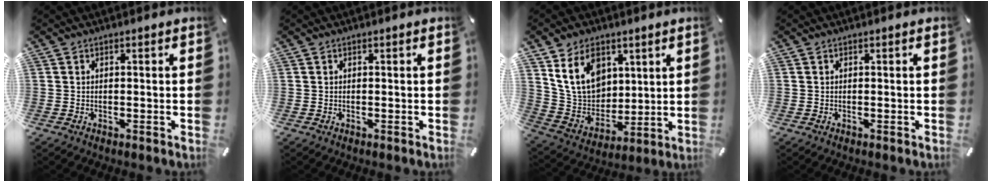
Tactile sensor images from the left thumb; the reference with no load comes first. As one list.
[{"total": 0.0}, {"total": 13.6, "force": [6.3, 10.3, 6.3], "torque": [-0.128, -0.016, 0.126]}, {"total": 0.0}]